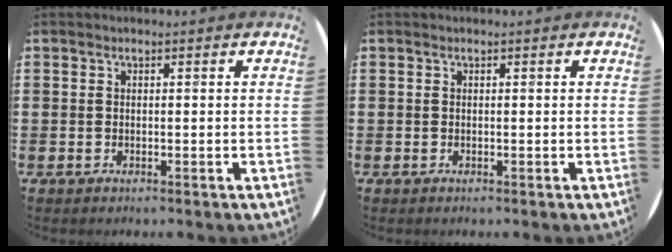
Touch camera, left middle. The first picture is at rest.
{"total": 0.0}